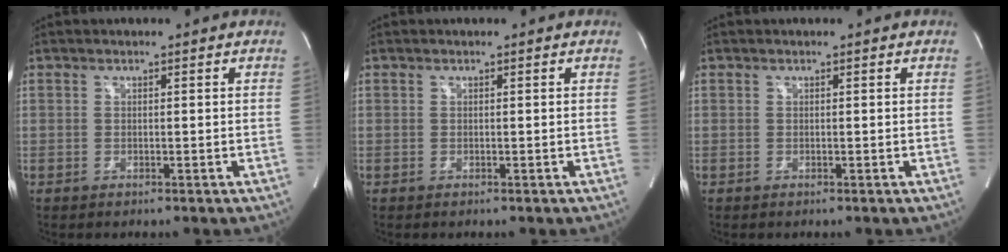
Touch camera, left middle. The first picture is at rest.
{"total": 0.0}
{"total": 0.0}